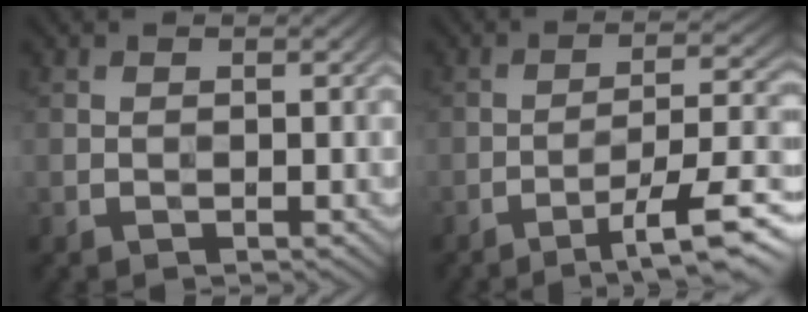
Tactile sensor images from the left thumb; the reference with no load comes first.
{"total": 10.2, "force": [-6.1, 2.0, 8.0], "torque": [-0.132, 0.006, -0.088]}